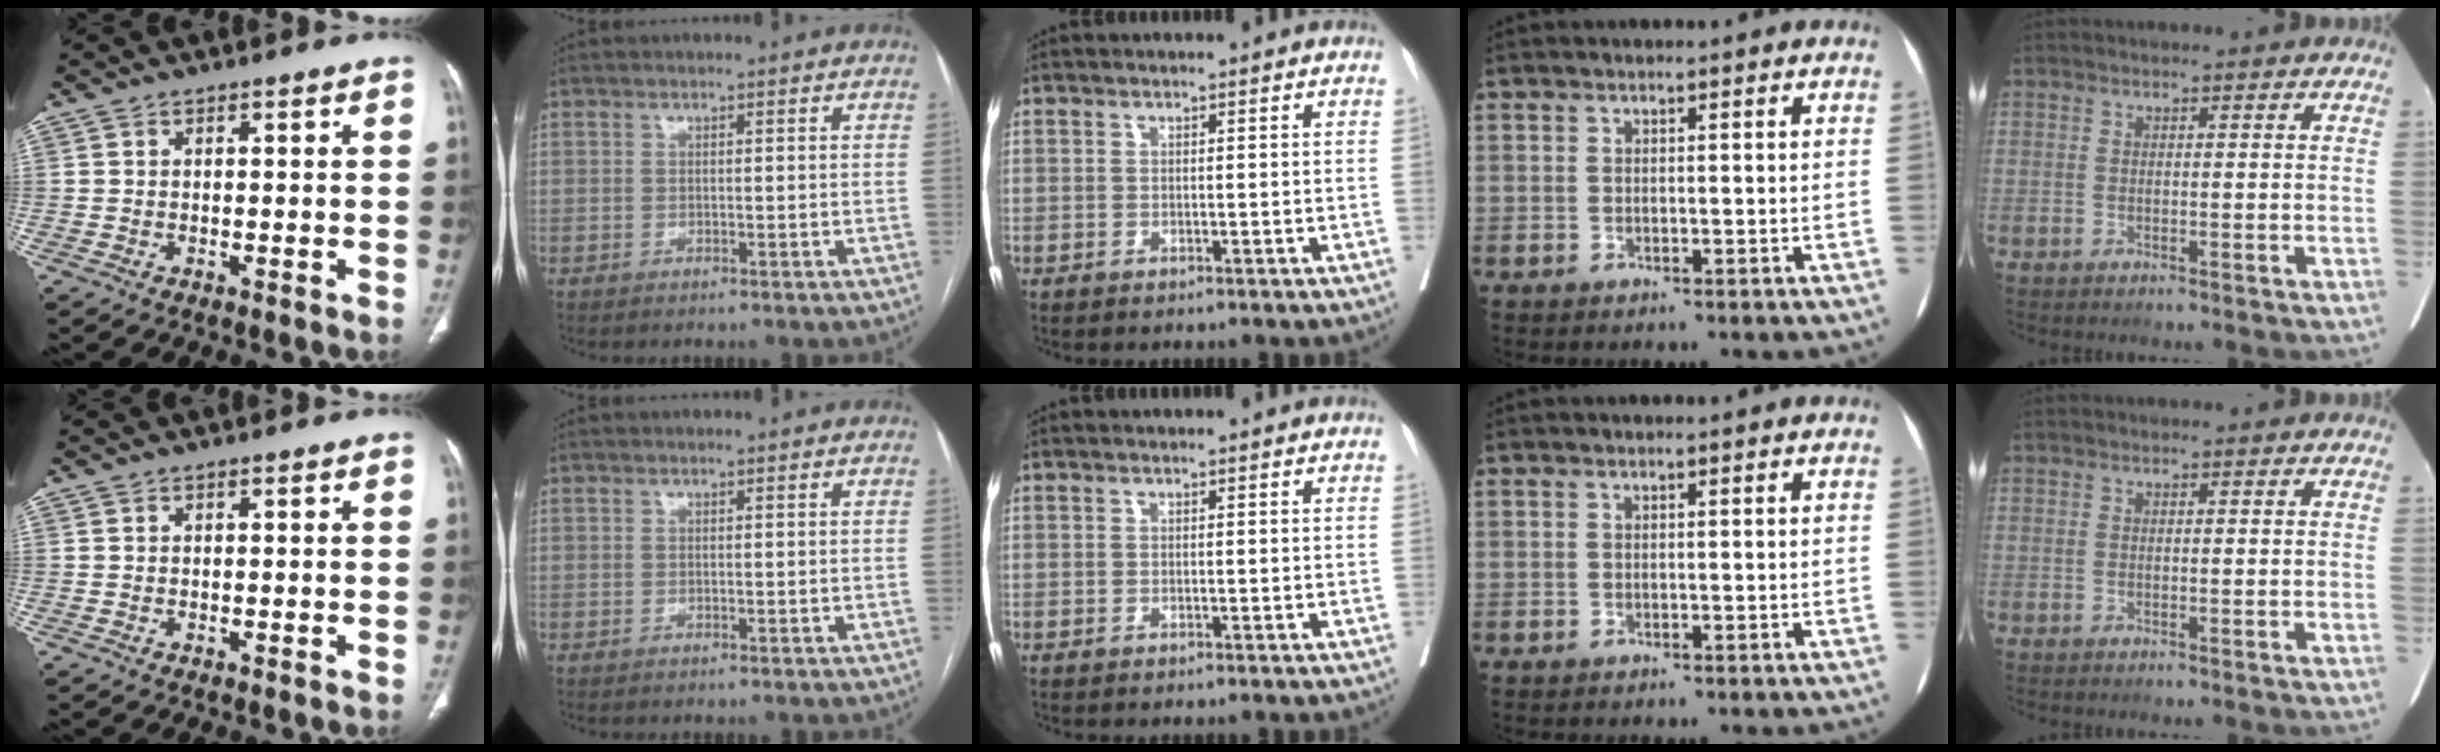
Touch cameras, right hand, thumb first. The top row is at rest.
{}